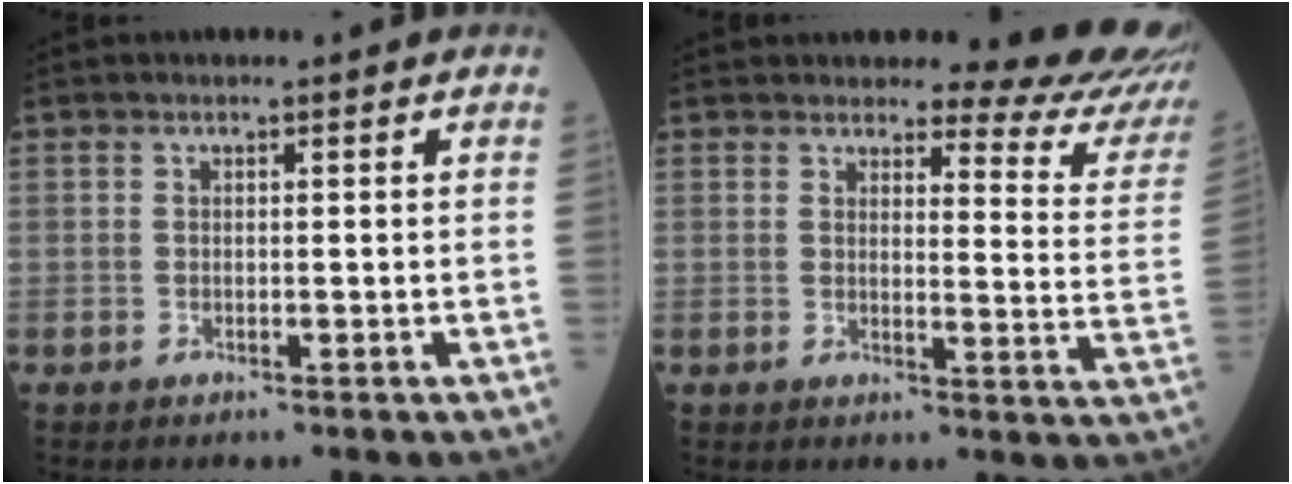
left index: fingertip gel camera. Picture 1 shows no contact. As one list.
[{"total": 15.0, "force": [14.4, 0.8, 3.9], "torque": [-0.034, -0.103, 0.141]}]